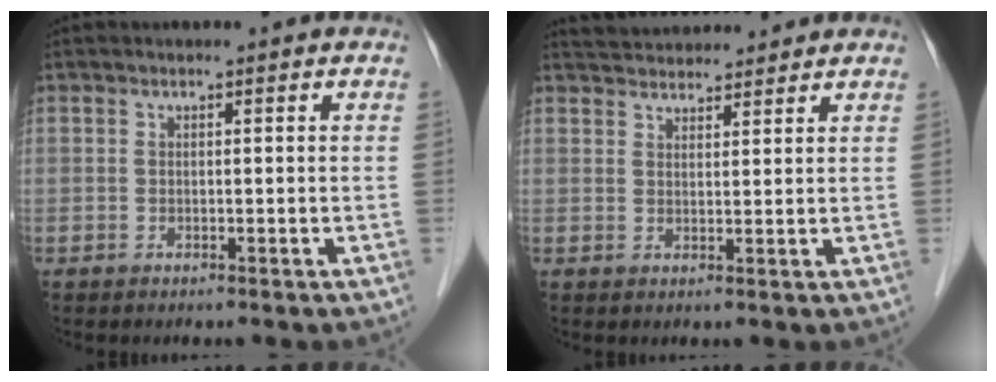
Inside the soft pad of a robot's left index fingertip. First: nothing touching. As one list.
[{"total": 7.2, "force": [6.9, 1.4, 1.5], "torque": [-0.024, 0.030, 0.104]}]